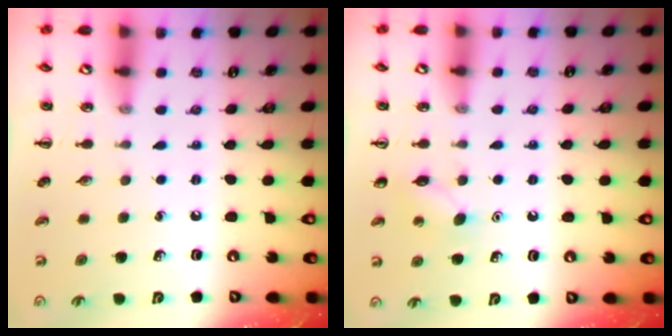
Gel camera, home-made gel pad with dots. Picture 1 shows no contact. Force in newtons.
{"total": 6.3, "press": 6.1, "slide": 1.5}